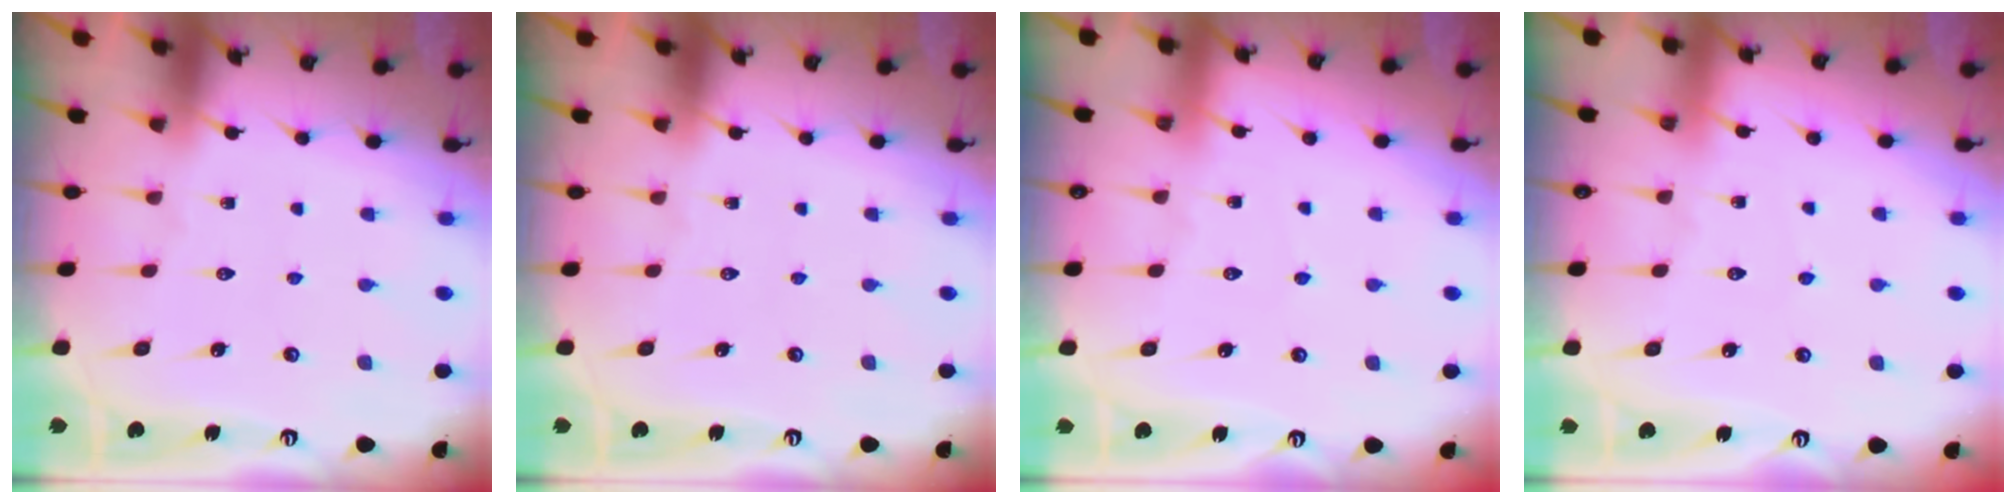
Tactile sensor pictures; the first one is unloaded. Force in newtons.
{"total": 0.0}
{"total": 2.9, "press": 2.9, "slide": 0.4}
{"total": 2.9, "press": 2.9, "slide": 0.4}